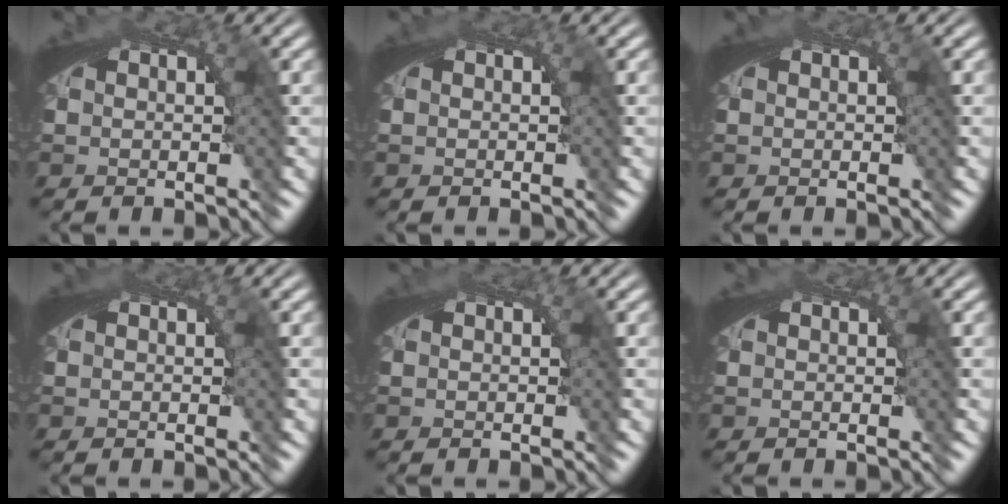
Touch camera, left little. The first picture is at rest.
{"total": 0.0}
{"total": 0.6, "force": [0.2, 0.2, 0.5], "torque": [-0.005, 0.003, 0.003]}
{"total": 0.6, "force": [0.3, 0.3, 0.5], "torque": [-0.005, 0.003, 0.003]}
{"total": 0.0}
{"total": 0.0}